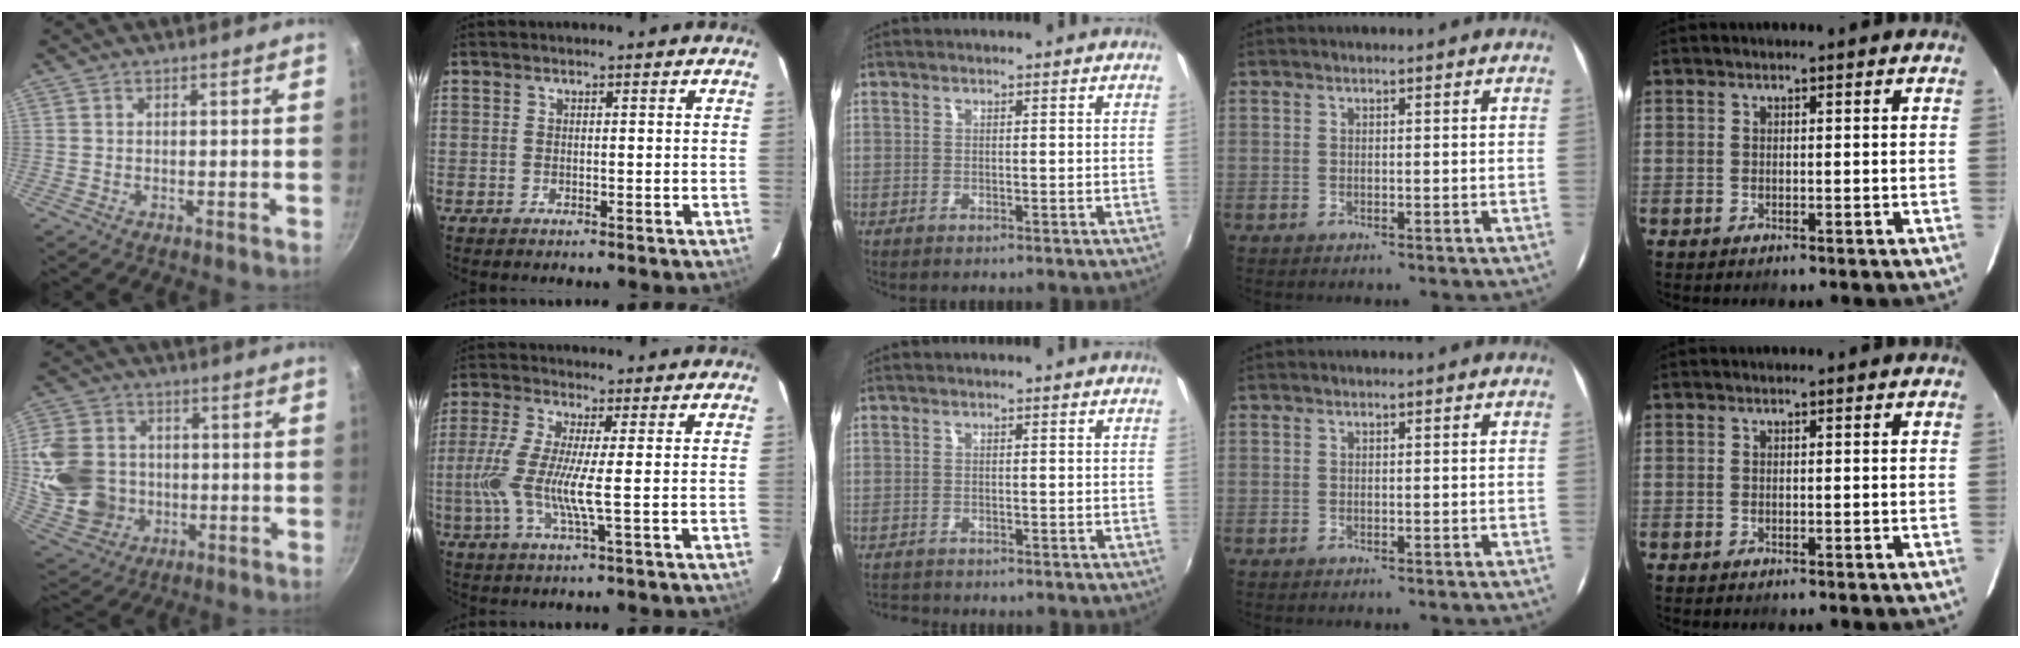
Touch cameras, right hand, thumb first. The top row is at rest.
{"thumb": {"total": 15.1, "force": [-0.7, 12.8, 8.0], "torque": [-0.143, 0.012, -0.003]}, "index": {"total": 9.1, "force": [-1.0, 0.1, 9.0], "torque": [-0.193, -0.009, -0.021]}, "middle": {"total": 1.9, "force": [-1.8, 0.4, 0.1], "torque": [-0.007, -0.007, -0.033]}}